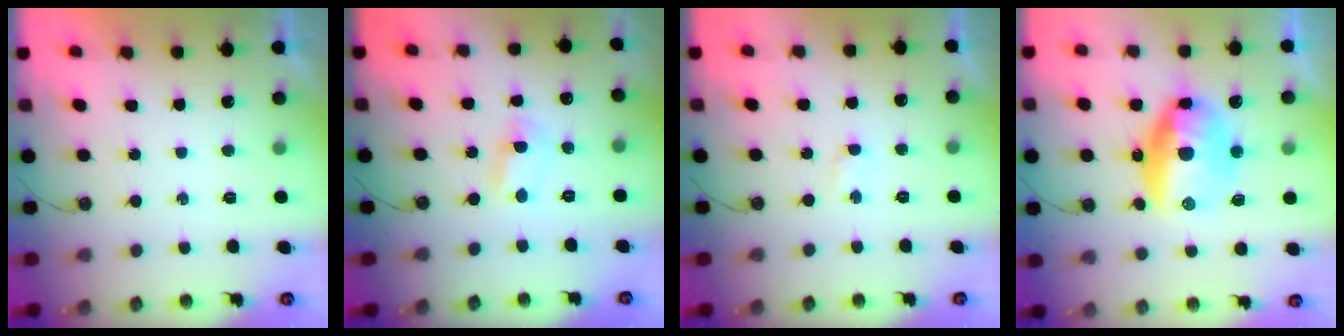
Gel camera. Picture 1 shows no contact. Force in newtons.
{"total": 1.8, "press": 1.8, "slide": 0.2}
{"total": 1.8, "press": 1.4, "slide": 1.1}
{"total": 18.0, "press": 15.9, "slide": 8.4}